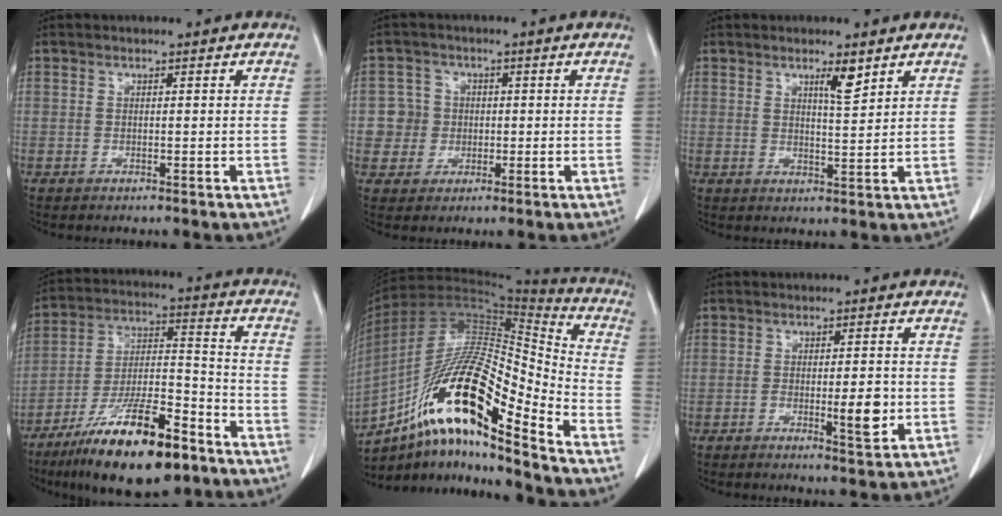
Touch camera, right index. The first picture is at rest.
{"total": 4.5, "force": [0.0, 4.5, 0.1], "torque": [0.008, 0.015, 0.002]}
{"total": 3.4, "force": [2.3, 0.3, 2.6], "torque": [-0.045, -0.003, 0.039]}
{"total": 19.0, "force": [-12.6, 4.4, 13.6], "torque": [-0.243, -0.011, -0.220]}
{"total": 21.1, "force": [-12.4, 3.5, 16.8], "torque": [-0.310, 0.006, -0.217]}
{"total": 4.7, "force": [-1.0, 1.0, 4.5], "torque": [-0.068, -0.005, -0.011]}